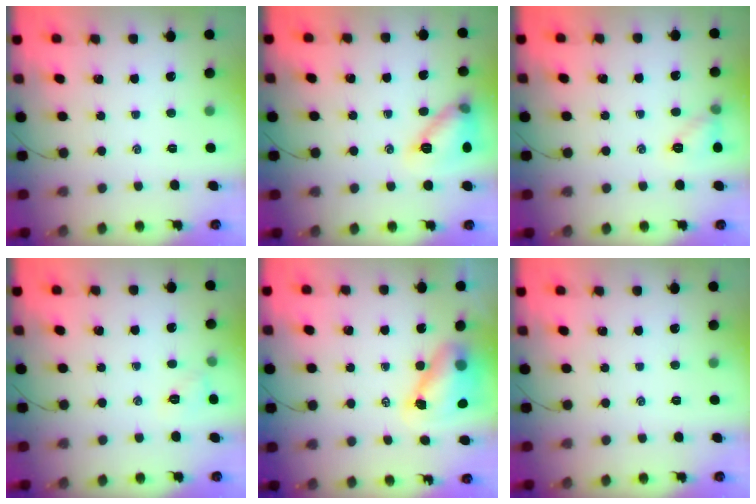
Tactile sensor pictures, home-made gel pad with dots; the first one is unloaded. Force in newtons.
{"total": 12.3, "press": 12.3, "slide": 1.0}
{"total": 6.9, "press": 6.8, "slide": 1.0}
{"total": 5.8, "press": 5.6, "slide": 1.5}
{"total": 9.2, "press": 9.0, "slide": 1.6}
{"total": 0.0}